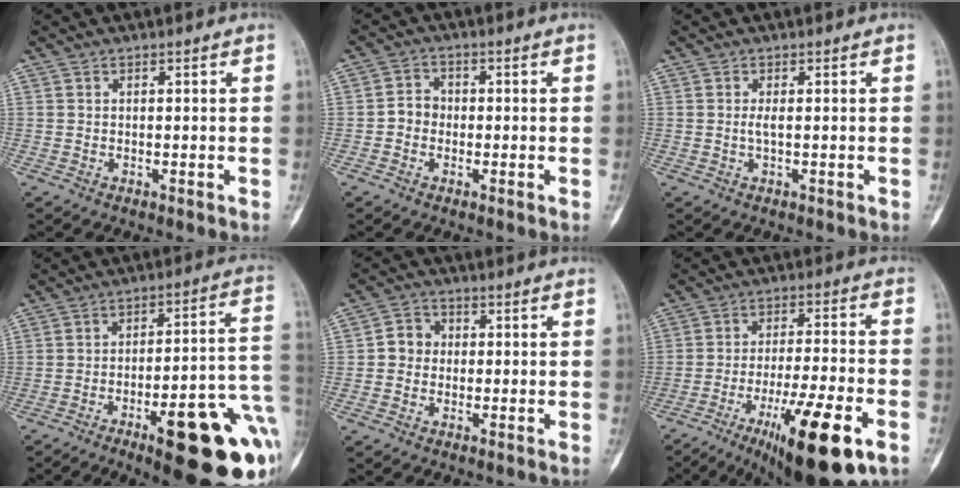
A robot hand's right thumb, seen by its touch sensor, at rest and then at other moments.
{"total": 3.4, "force": [-0.8, 3.0, 1.4], "torque": [-0.010, 0.012, -0.022]}
{"total": 1.1, "force": [0.0, 0.1, 1.1], "torque": [-0.030, -0.002, -0.001]}
{"total": 24.9, "force": [-9.2, 6.9, 22.1], "torque": [-0.225, 0.039, -0.116]}
{"total": 4.4, "force": [-0.1, 4.0, 1.8], "torque": [-0.009, 0.011, -0.011]}
{"total": 19.4, "force": [-9.2, 4.4, 16.5], "torque": [-0.256, 0.027, -0.139]}